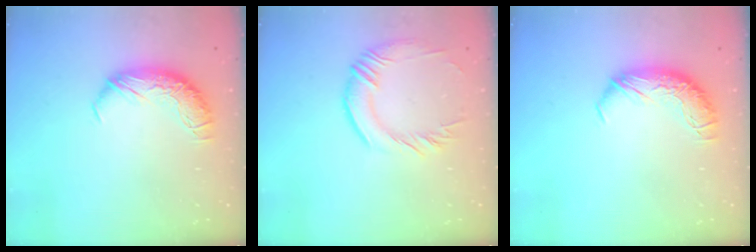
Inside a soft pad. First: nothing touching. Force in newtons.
{"total": 2.0, "press": 1.6, "slide": 1.2}
{"total": 0.0}